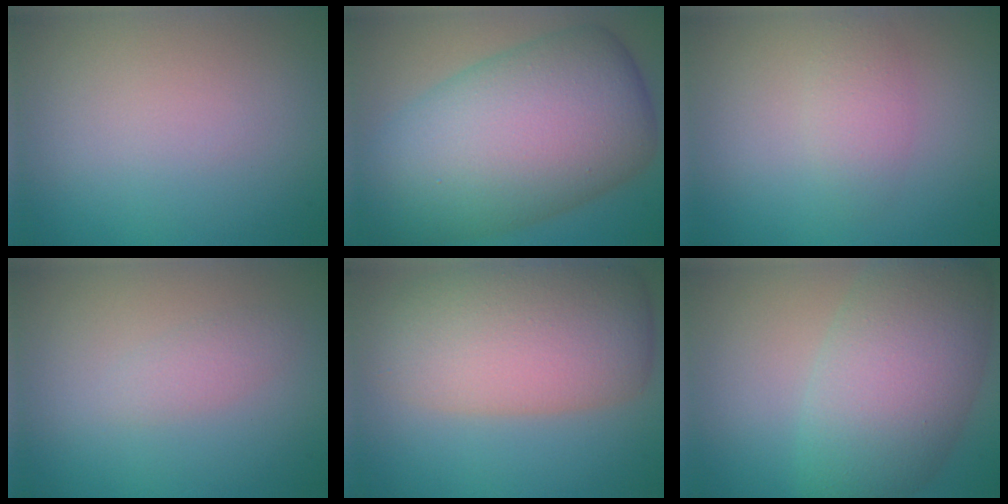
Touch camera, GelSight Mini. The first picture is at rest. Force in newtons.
{"total": 13.7, "press": 13.7, "slide": 0.3}
{"total": 1.8, "press": 1.8, "slide": 0.1}
{"total": 1.2, "press": 1.2, "slide": 0.0}
{"total": 9.2, "press": 9.2, "slide": 0.7}
{"total": 8.5, "press": 8.5, "slide": 0.3}